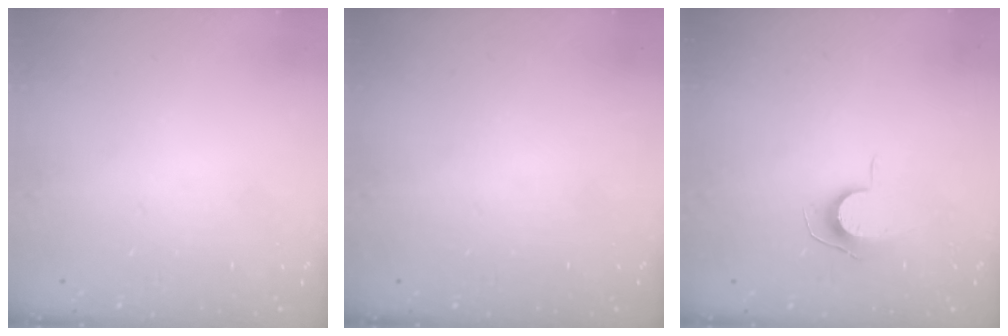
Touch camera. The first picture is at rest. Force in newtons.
{"total": 0.0}
{"total": 6.8, "press": 6.8, "slide": 0.7}